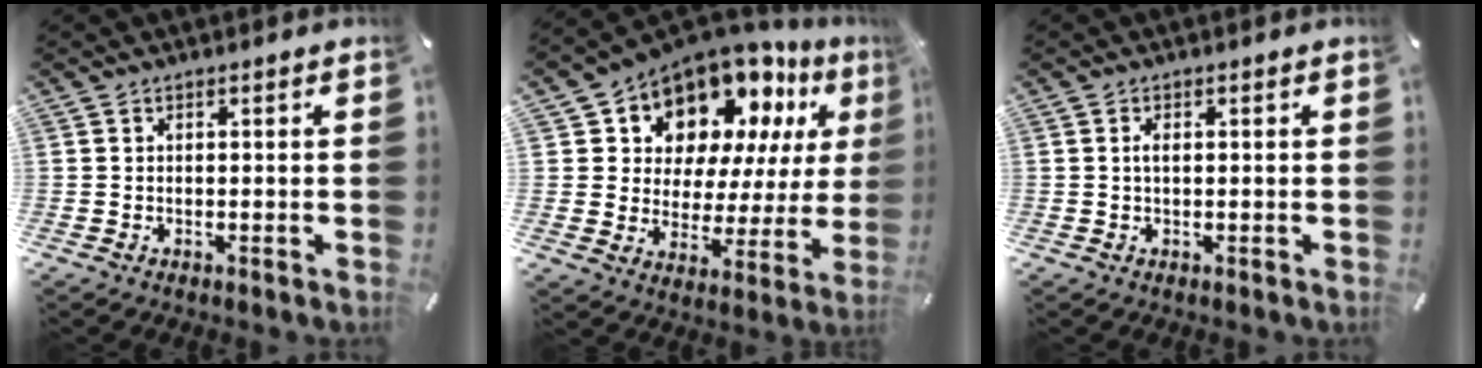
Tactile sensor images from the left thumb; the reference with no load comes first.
{"total": 13.3, "force": [10.6, 7.3, 3.1], "torque": [-0.063, -0.101, 0.190]}
{"total": 1.4, "force": [0.1, 0.5, 1.3], "torque": [-0.025, 0.002, -0.001]}